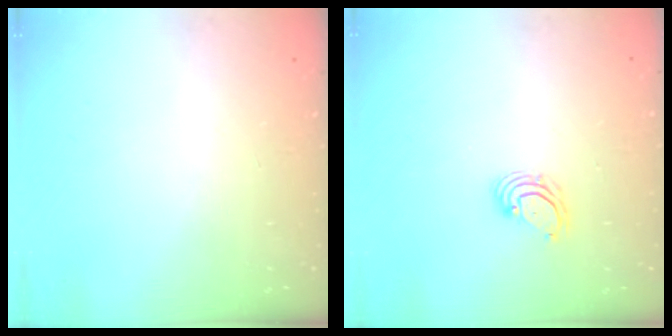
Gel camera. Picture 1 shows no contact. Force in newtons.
{"total": 3.4, "press": 3.4, "slide": 0.0}